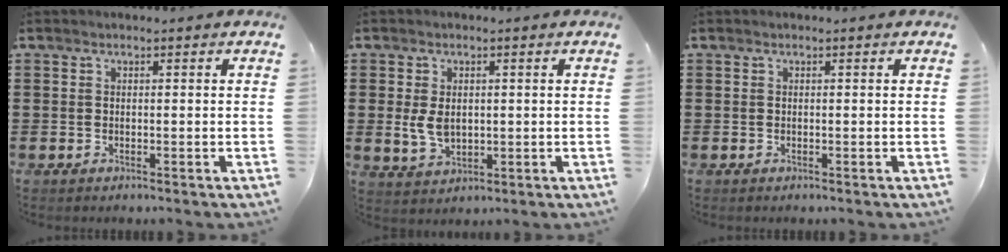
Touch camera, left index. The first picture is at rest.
{"total": 4.1, "force": [0.3, 2.8, 3.1], "torque": [-0.063, 0.002, 0.003]}
{"total": 0.0}